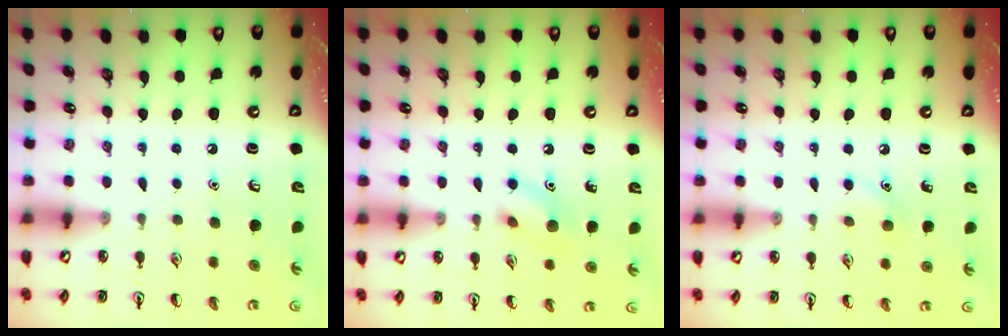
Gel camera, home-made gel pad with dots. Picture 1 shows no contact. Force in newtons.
{"total": 8.1, "press": 8.1, "slide": 0.5}
{"total": 5.2, "press": 5.0, "slide": 1.6}